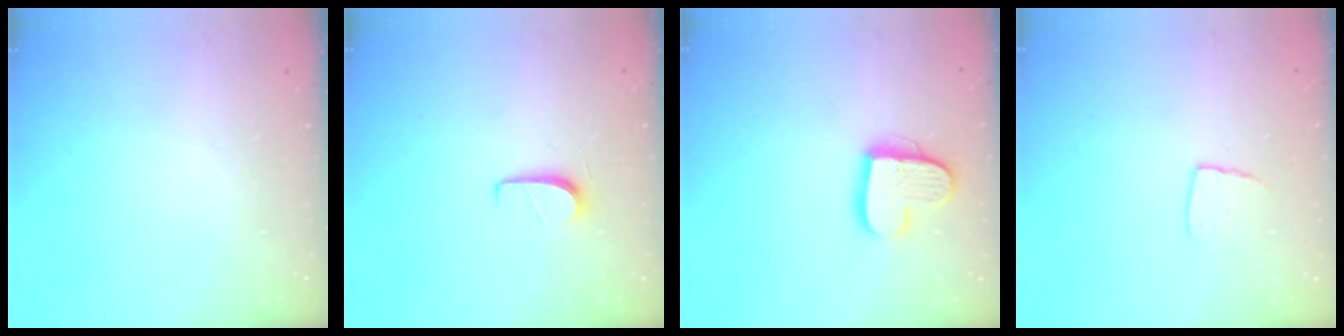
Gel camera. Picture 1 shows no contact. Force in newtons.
{"total": 5.6, "press": 5.6, "slide": 0.7}
{"total": 15.0, "press": 14.9, "slide": 1.1}
{"total": 6.0, "press": 6.0, "slide": 0.3}